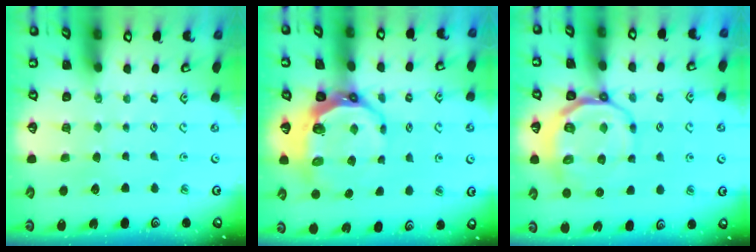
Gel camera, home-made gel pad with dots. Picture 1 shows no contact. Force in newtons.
{"total": 10.7, "press": 9.9, "slide": 4.0}
{"total": 11.4, "press": 11.0, "slide": 2.7}